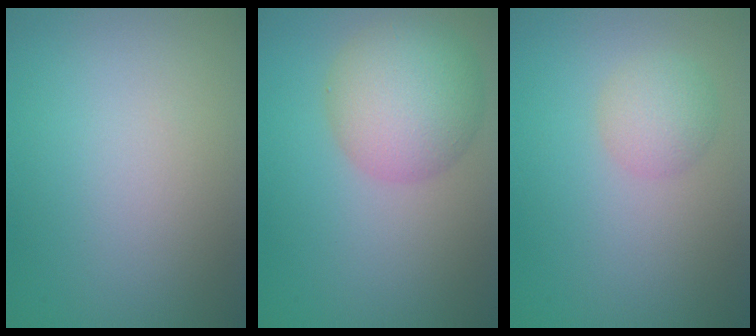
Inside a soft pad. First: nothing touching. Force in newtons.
{"total": 6.9, "press": 6.9, "slide": 0.3}
{"total": 2.5, "press": 2.5, "slide": 0.0}